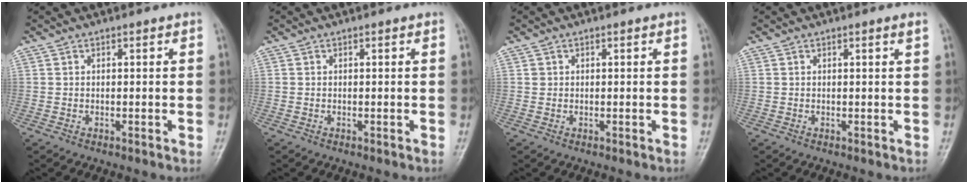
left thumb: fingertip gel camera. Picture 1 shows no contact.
{"total": 0.0}
{"total": 0.7, "force": [0.1, 0.7, 0.1], "torque": [0.003, 0.002, 0.003]}
{"total": 0.7, "force": [0.4, -0.2, 0.6], "torque": [-0.014, -0.002, 0.006]}